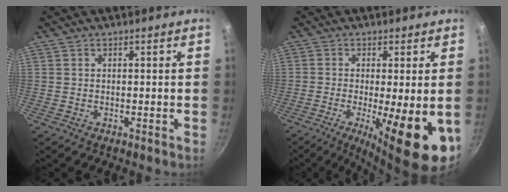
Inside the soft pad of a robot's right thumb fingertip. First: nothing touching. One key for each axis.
{"total": 14.5, "fx": -4.1, "fy": 3.7, "fz": 13.4, "tx": -0.197, "ty": -0.013, "tz": -0.054}